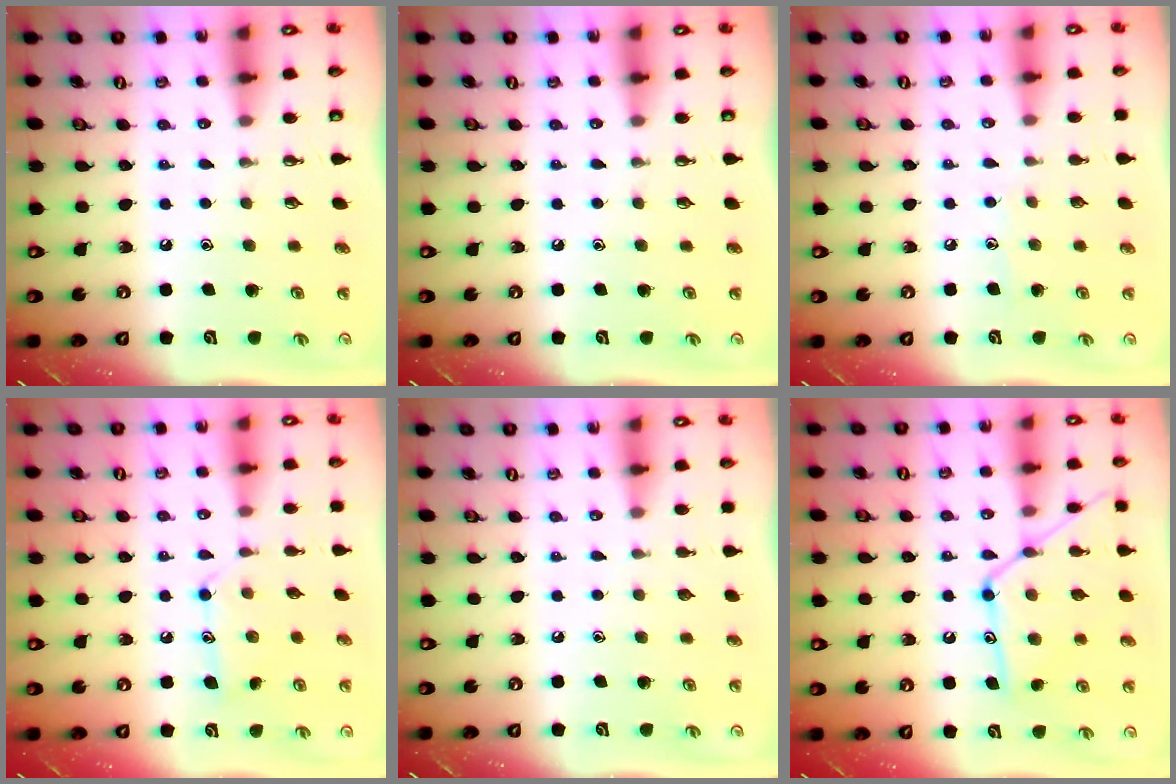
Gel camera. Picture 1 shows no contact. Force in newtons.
{"total": 0.0}
{"total": 4.6, "press": 4.5, "slide": 0.5}
{"total": 10.4, "press": 10.4, "slide": 0.2}
{"total": 0.0}
{"total": 15.4, "press": 15.4, "slide": 0.9}